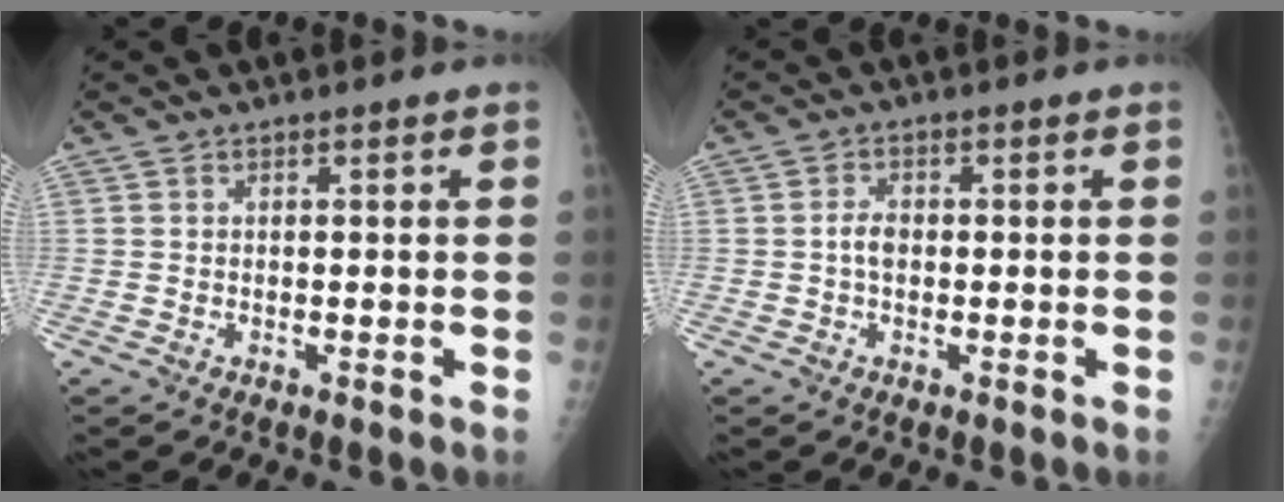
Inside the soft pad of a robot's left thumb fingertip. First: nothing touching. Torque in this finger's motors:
{"motor_torque": [-0.02, 0.00, 0.23, -0.26, 0.00]}